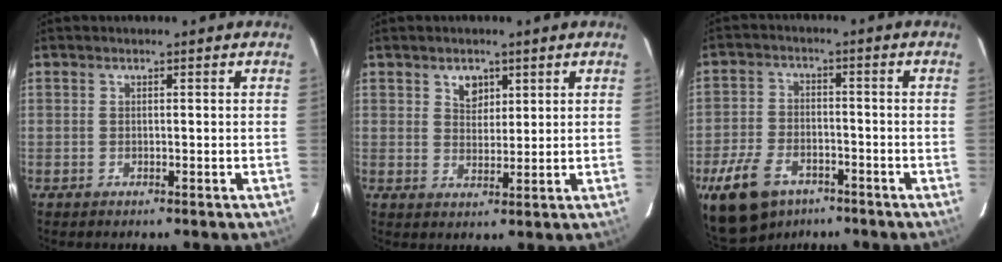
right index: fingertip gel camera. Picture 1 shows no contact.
{"total": 3.7, "force": [2.0, 2.7, 1.6], "torque": [-0.016, 0.002, 0.035]}
{"total": 12.1, "force": [-7.8, 7.0, 5.9], "torque": [-0.151, -0.001, -0.134]}